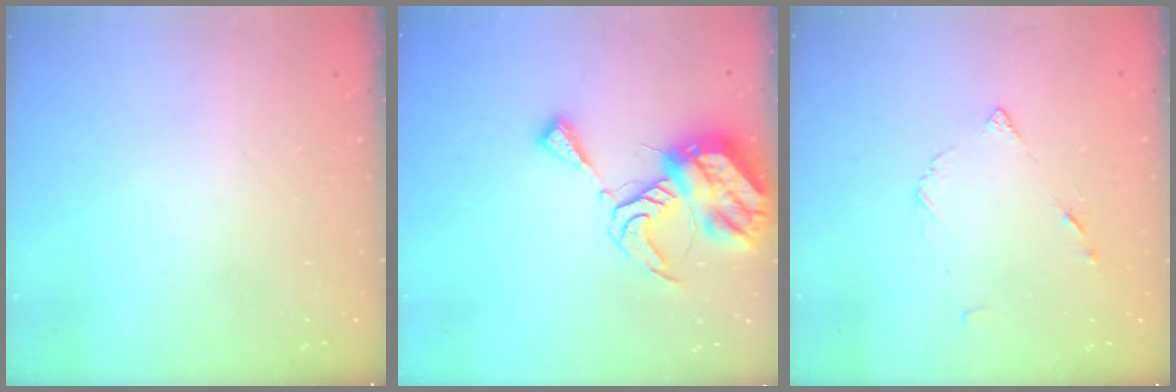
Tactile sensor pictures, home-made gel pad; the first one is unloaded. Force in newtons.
{"total": 12.4, "press": 12.3, "slide": 1.2}
{"total": 5.7, "press": 5.6, "slide": 0.7}